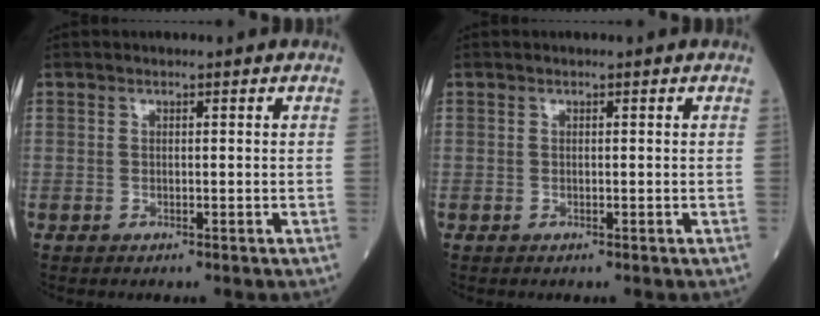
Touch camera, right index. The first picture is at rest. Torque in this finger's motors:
{"motor_torque": [0.00, 0.00, 0.00, -0.01]}